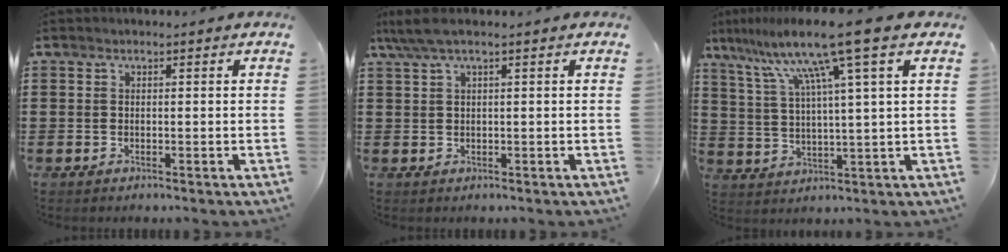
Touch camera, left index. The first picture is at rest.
{"total": 2.8, "force": [1.3, 0.1, 2.5], "torque": [-0.057, -0.004, 0.021]}
{"total": 12.0, "force": [7.6, -0.8, 9.2], "torque": [-0.201, -0.020, 0.122]}